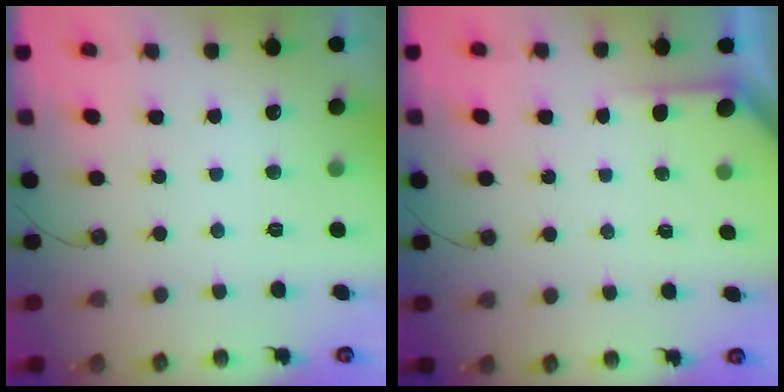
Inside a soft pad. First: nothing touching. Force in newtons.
{"total": 2.2, "press": 2.2, "slide": 0.3}